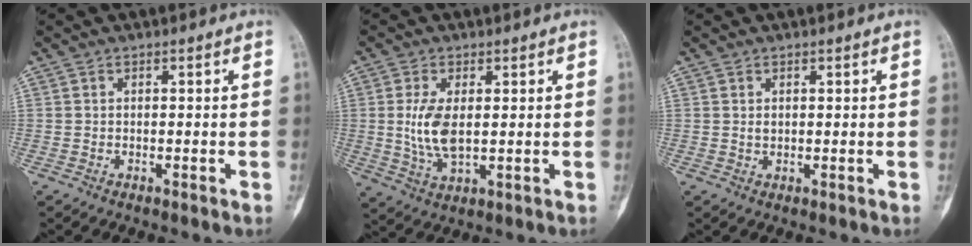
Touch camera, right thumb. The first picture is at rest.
{"total": 7.3, "force": [0.8, 3.7, 6.2], "torque": [-0.130, -0.004, 0.019]}
{"total": 1.0, "force": [0.3, 0.7, 0.7], "torque": [-0.003, 0.004, 0.006]}